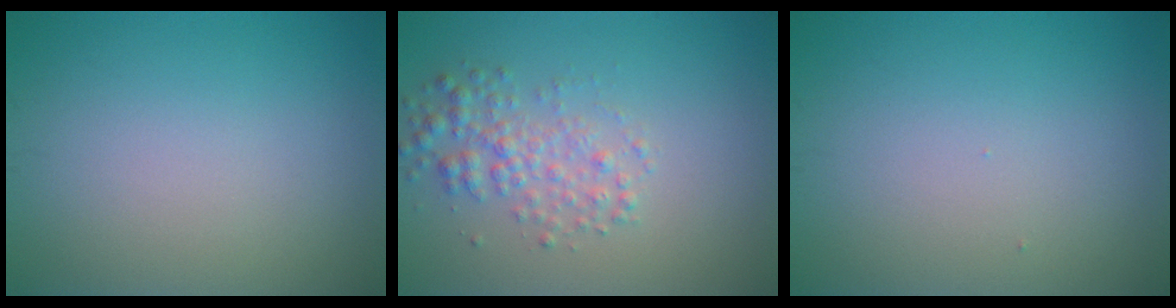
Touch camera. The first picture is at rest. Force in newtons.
{"total": 2.7, "press": 2.7, "slide": 0.0}
{"total": 0.0}